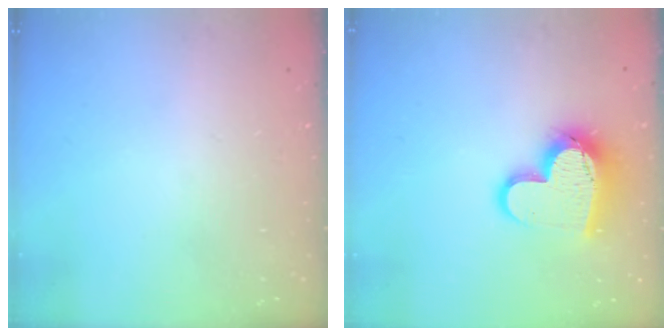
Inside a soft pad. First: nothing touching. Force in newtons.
{"total": 15.0, "press": 15.0, "slide": 1.0}